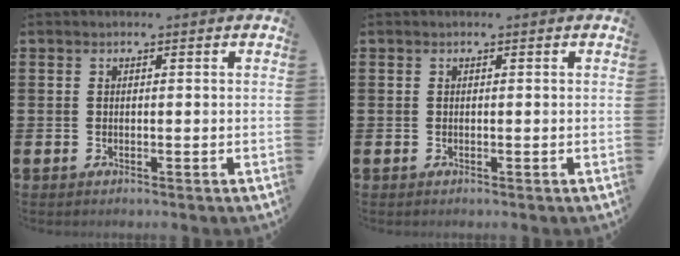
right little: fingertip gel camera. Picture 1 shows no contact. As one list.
[{"total": 0.0}]